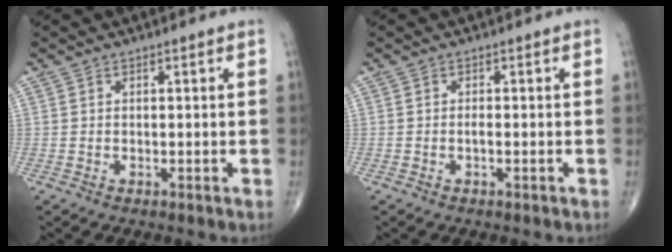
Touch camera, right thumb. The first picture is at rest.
{"total": 0.8, "force": [-0.3, 0.2, 0.7], "torque": [-0.014, -0.001, -0.007]}